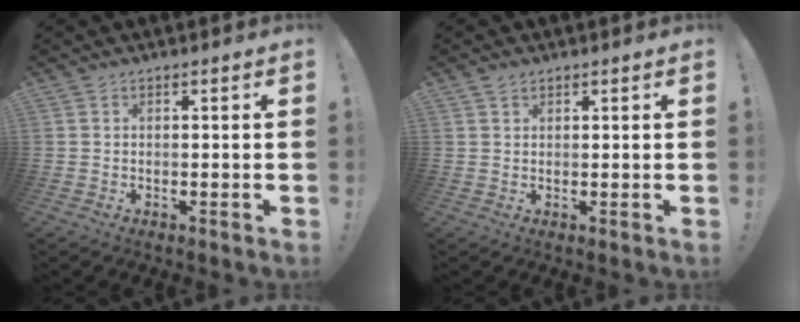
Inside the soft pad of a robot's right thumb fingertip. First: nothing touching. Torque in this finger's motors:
{"motor_torque": [-0.04, 0.18, 0.04, -0.14, 0.00]}